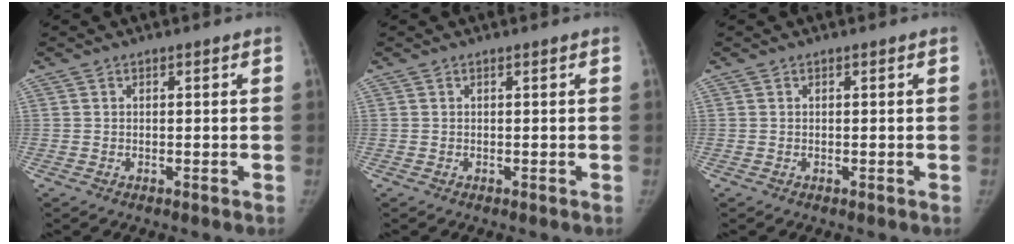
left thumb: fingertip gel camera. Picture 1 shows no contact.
{"total": 0.0}
{"total": 0.0}